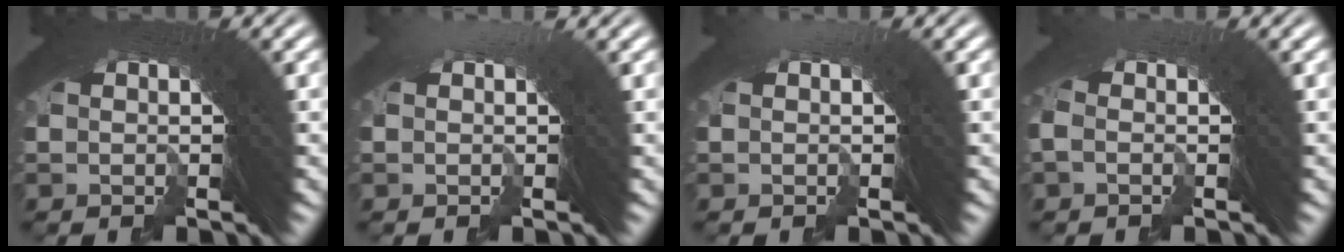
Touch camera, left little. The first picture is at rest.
{"total": 0.0}
{"total": 0.6, "force": [0.0, -0.5, -0.3], "torque": [0.019, 0.013, -0.004]}
{"total": 1.0, "force": [-0.8, -0.6, 0.1], "torque": [0.005, 0.010, -0.019]}